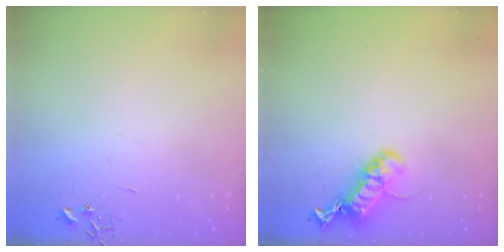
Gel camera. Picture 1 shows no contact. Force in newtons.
{"total": 16.8, "press": 16.7, "slide": 0.8}